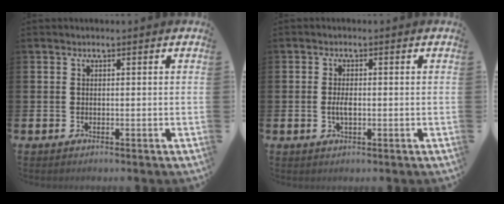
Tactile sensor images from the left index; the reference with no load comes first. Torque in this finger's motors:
{"motor_torque": [0.61, 0.28, 0.06, 0.11]}